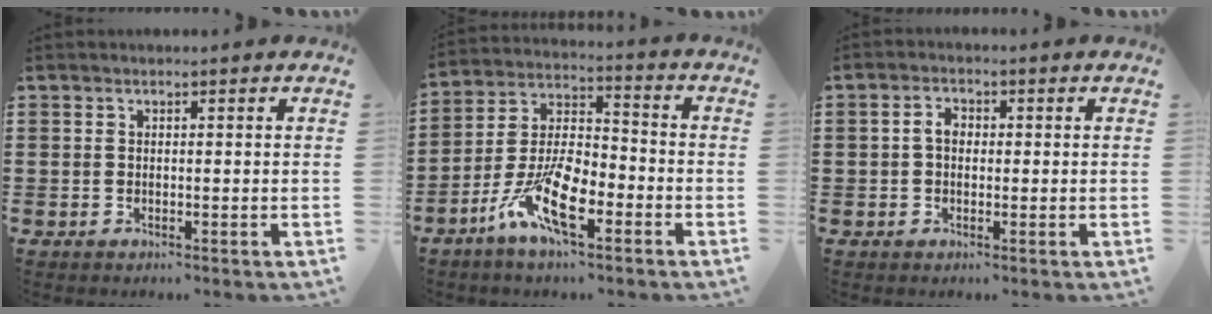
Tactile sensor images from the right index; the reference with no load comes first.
{"total": 11.2, "force": [-6.1, 4.5, 8.3], "torque": [-0.183, 0.005, -0.115]}
{"total": 2.5, "force": [-0.1, 1.7, 1.9], "torque": [-0.038, 0.007, -0.004]}